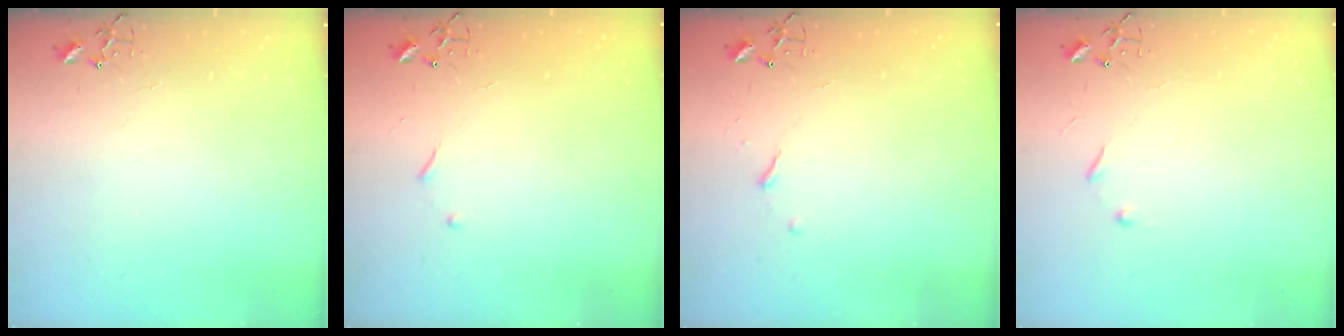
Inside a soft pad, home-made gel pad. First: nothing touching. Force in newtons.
{"total": 4.0, "press": 3.9, "slide": 0.6}
{"total": 3.4, "press": 3.3, "slide": 0.6}
{"total": 6.0, "press": 6.0, "slide": 0.6}